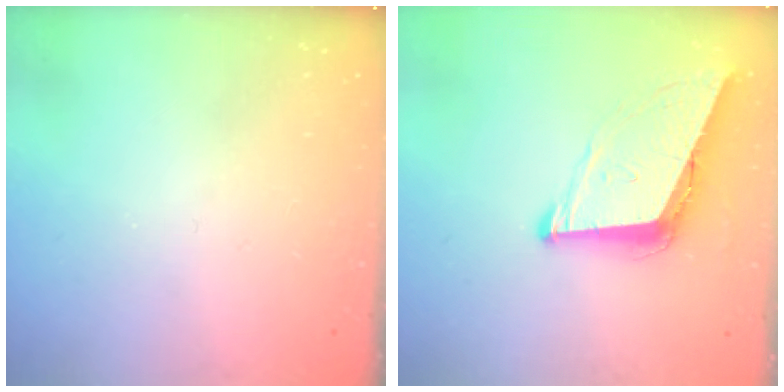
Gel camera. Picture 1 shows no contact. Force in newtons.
{"total": 9.3, "press": 8.7, "slide": 3.2}